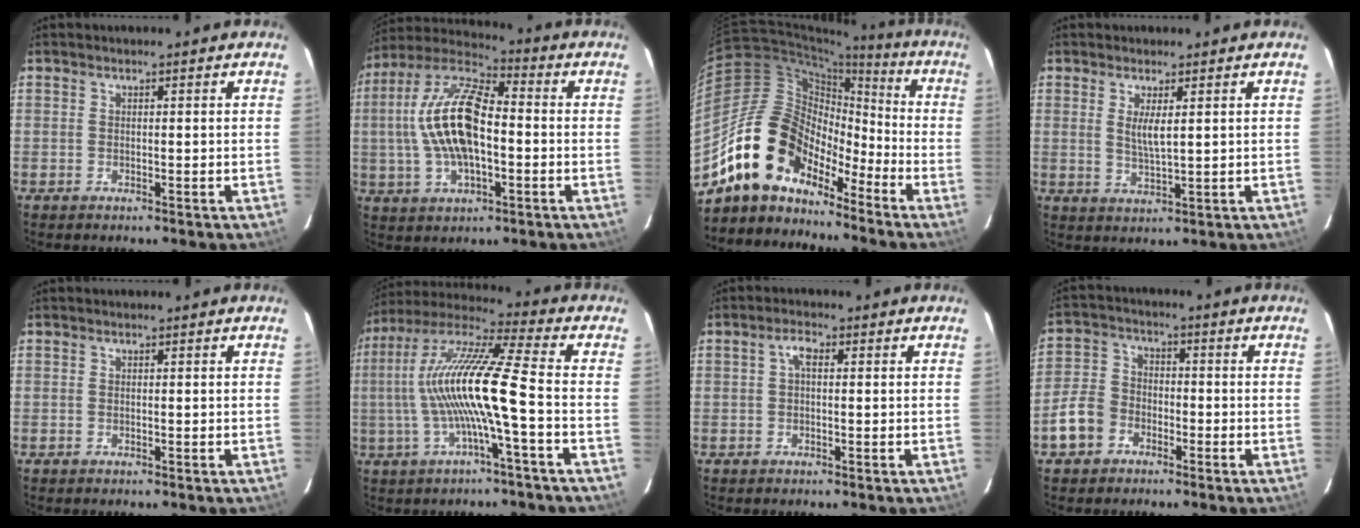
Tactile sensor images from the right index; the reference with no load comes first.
{"total": 16.9, "force": [-0.8, 7.7, 15.0], "torque": [-0.300, 0.013, -0.018]}
{"total": 15.5, "force": [-12.0, 7.5, 6.3], "torque": [-0.121, 0.018, -0.224]}
{"total": 4.0, "force": [1.2, 0.7, 3.7], "torque": [-0.070, -0.008, 0.022]}
{"total": 0.0}
{"total": 15.6, "force": [-2.4, 0.2, 15.4], "torque": [-0.286, 0.004, -0.044]}
{"total": 2.1, "force": [0.3, 1.0, 1.8], "torque": [-0.039, 0.010, 0.005]}
{"total": 7.7, "force": [-4.0, 5.9, 2.9], "torque": [-0.074, 0.022, -0.075]}